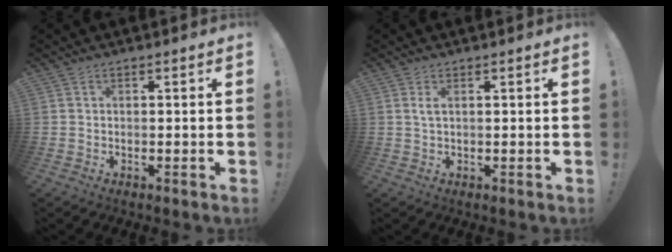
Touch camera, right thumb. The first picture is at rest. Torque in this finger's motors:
{"motor_torque": [0.01, -0.12, -0.56, 0.05, 0.00]}